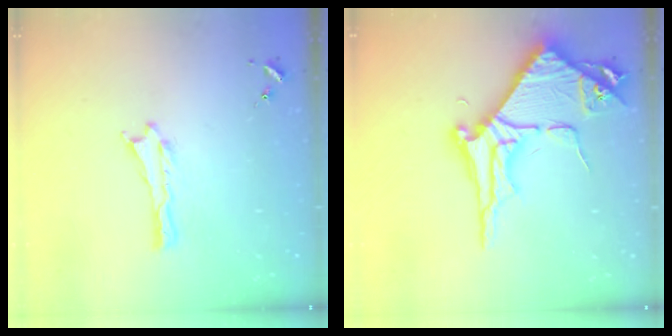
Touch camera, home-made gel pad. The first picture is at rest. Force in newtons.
{"total": 8.8, "press": 8.7, "slide": 0.9}